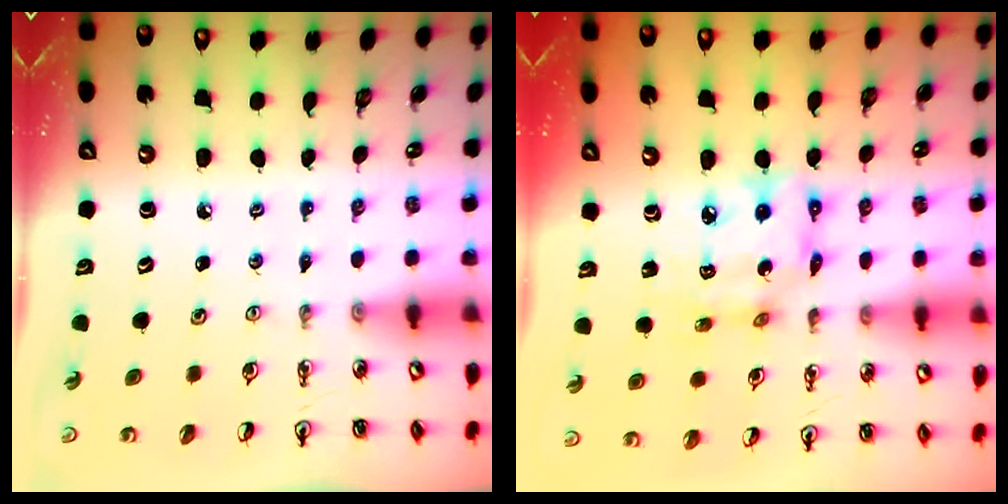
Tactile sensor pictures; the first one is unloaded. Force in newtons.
{"total": 11.9, "press": 11.8, "slide": 0.9}